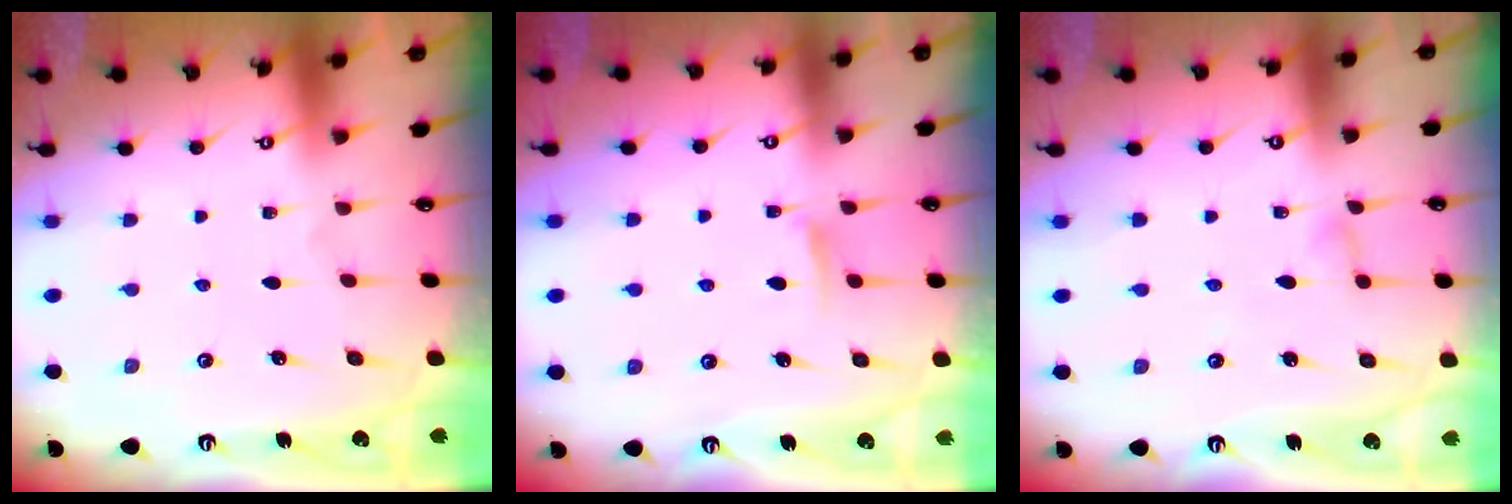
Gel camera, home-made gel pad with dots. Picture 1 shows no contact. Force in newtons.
{"total": 4.7, "press": 4.7, "slide": 0.7}
{"total": 2.3, "press": 2.3, "slide": 0.2}